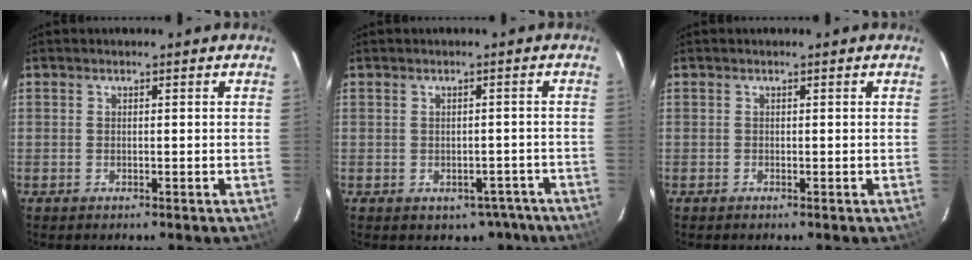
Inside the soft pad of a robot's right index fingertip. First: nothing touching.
{"total": 5.6, "force": [-3.7, 3.8, 1.6], "torque": [-0.019, 0.022, -0.023]}
{"total": 0.0}